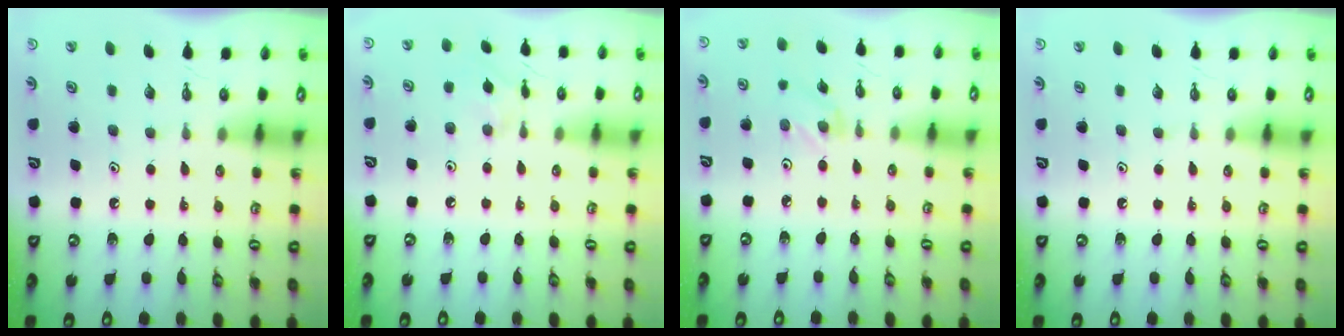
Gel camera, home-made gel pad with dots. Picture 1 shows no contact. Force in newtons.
{"total": 1.8, "press": 1.8, "slide": 0.1}
{"total": 1.2, "press": 1.1, "slide": 0.2}
{"total": 0.0}